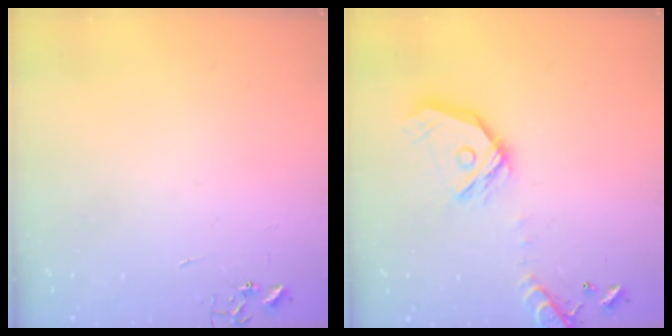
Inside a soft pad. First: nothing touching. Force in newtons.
{"total": 17.0, "press": 16.8, "slide": 2.7}